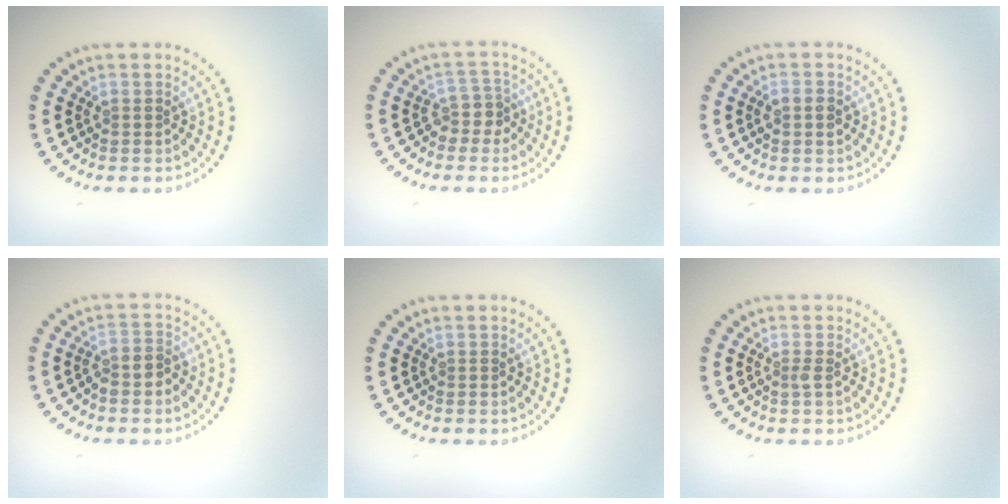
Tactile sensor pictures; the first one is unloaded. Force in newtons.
{"total": 2.2, "press": 1.7, "slide": 1.4}
{"total": 1.4, "press": 1.4, "slide": 0.2}
{"total": 2.2, "press": 1.9, "slide": 1.2}
{"total": 0.0}
{"total": 0.6, "press": 0.5, "slide": 0.3}